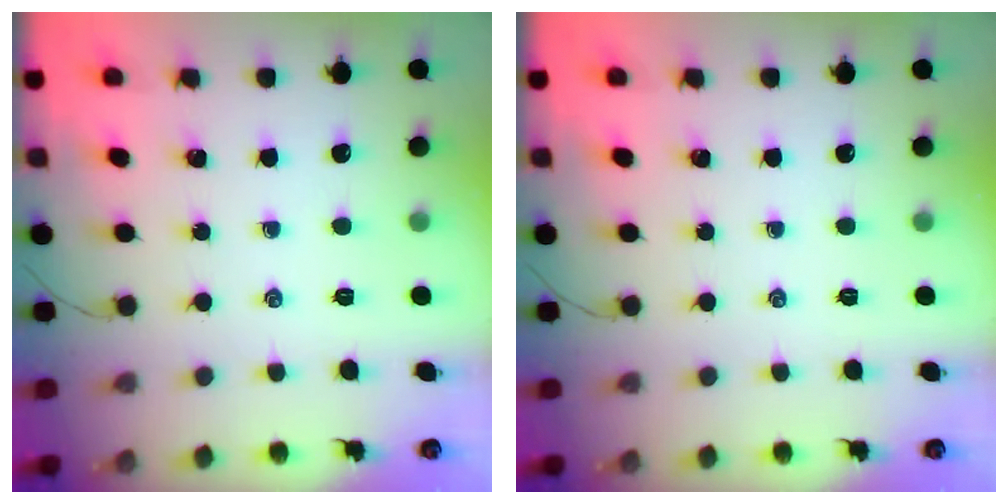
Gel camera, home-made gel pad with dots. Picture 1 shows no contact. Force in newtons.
{"total": 0.0}